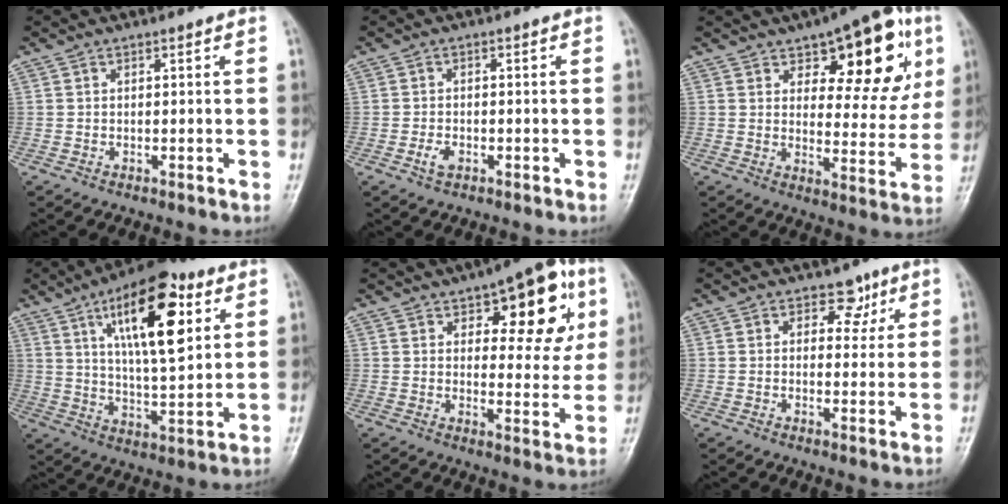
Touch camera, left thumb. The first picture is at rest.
{"total": 2.4, "force": [-1.1, 1.4, 1.6], "torque": [-0.032, 0.006, -0.019]}
{"total": 17.5, "force": [8.1, 7.9, 13.3], "torque": [-0.117, -0.020, 0.111]}
{"total": 18.9, "force": [7.6, 7.1, 15.7], "torque": [-0.221, -0.024, 0.122]}
{"total": 15.0, "force": [6.5, 6.9, 11.6], "torque": [-0.099, -0.010, 0.082]}
{"total": 4.3, "force": [2.3, 3.2, 1.9], "torque": [0.008, -0.008, 0.028]}